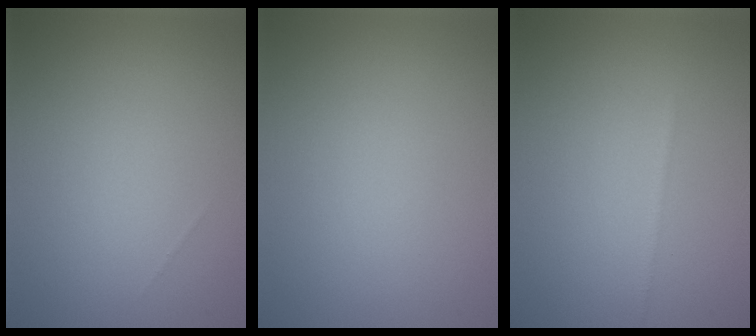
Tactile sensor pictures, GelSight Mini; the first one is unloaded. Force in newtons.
{"total": 0.0}
{"total": 0.7, "press": 0.7, "slide": 0.1}